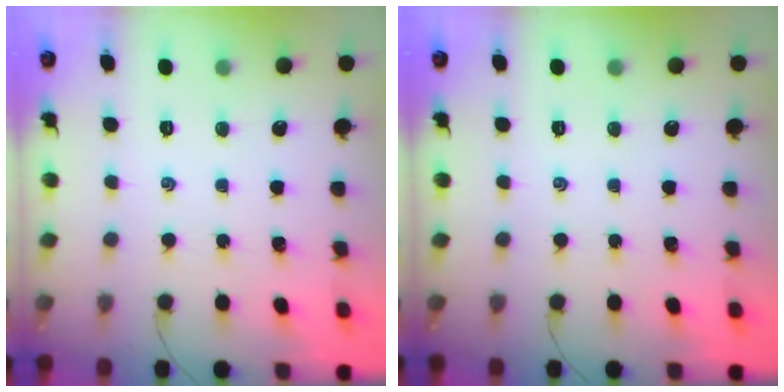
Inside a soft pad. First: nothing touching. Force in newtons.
{"total": 0.0}